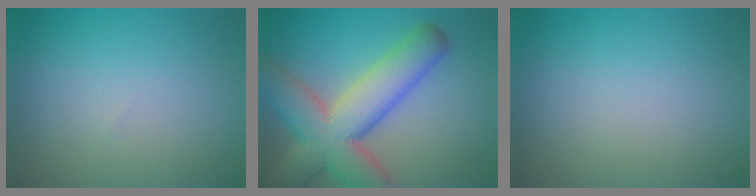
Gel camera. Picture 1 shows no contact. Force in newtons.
{"total": 10.8, "press": 10.8, "slide": 0.6}
{"total": 0.0}